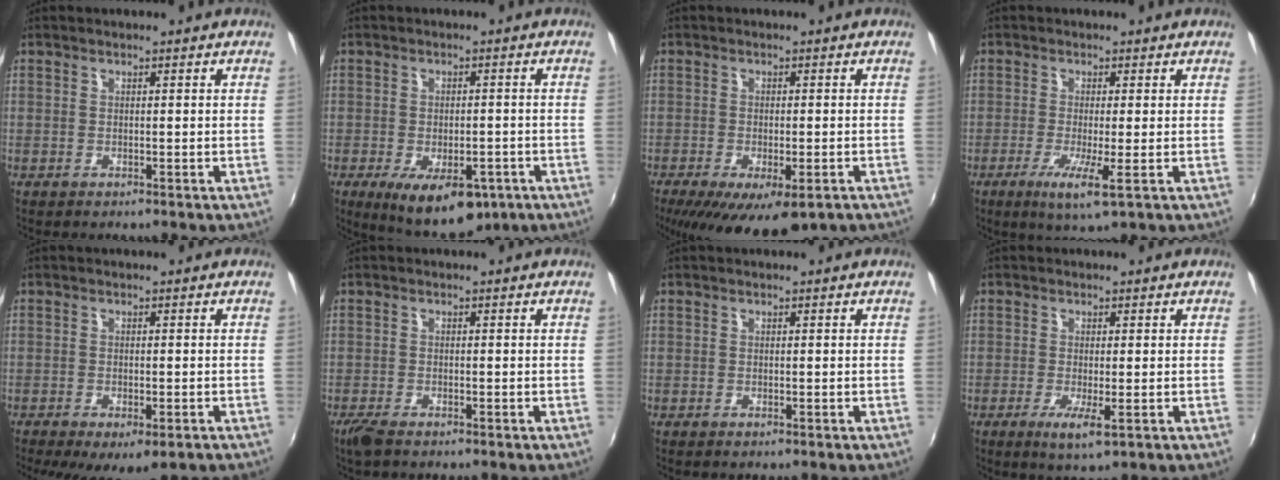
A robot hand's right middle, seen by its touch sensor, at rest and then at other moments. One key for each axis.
{"total": 12.6, "fx": -6.8, "fy": 5.9, "fz": 8.8, "tx": -0.153, "ty": -0.027, "tz": -0.087}
{"total": 13.7, "fx": -8.4, "fy": 5.2, "fz": 9.5, "tx": -0.176, "ty": -0.043, "tz": -0.118}
{"total": 5.2, "fx": -1.7, "fy": -0.3, "fz": 4.9, "tx": -0.104, "ty": -0.016, "tz": -0.033}
{"total": 8.7, "fx": -5.4, "fy": 3.3, "fz": 6.1, "tx": -0.117, "ty": -0.033, "tz": -0.073}
{"total": 2.8, "fx": -2.1, "fy": 0.8, "fz": 1.7, "tx": -0.041, "ty": -0.009, "tz": -0.041}
{"total": 0.0}
{"total": 3.7, "fx": -1.1, "fy": 0.3, "fz": 3.5, "tx": -0.072, "ty": -0.012, "tz": -0.019}